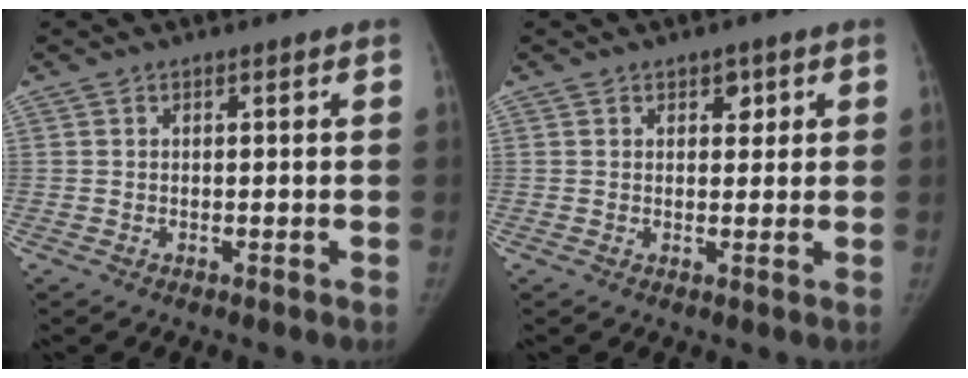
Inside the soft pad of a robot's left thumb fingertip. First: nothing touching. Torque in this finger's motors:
{"motor_torque": [0.45, 0.03, -0.04, -0.33, 0.04]}